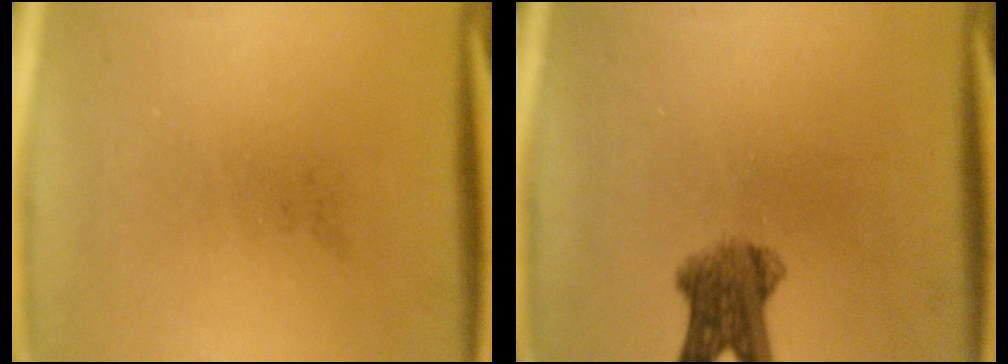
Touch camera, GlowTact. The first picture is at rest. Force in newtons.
{"total": 5.7}